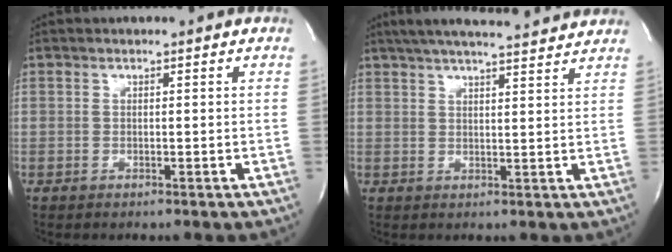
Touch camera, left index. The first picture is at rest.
{"total": 14.7, "force": [13.1, 1.3, 6.6], "torque": [-0.113, 0.031, 0.180]}